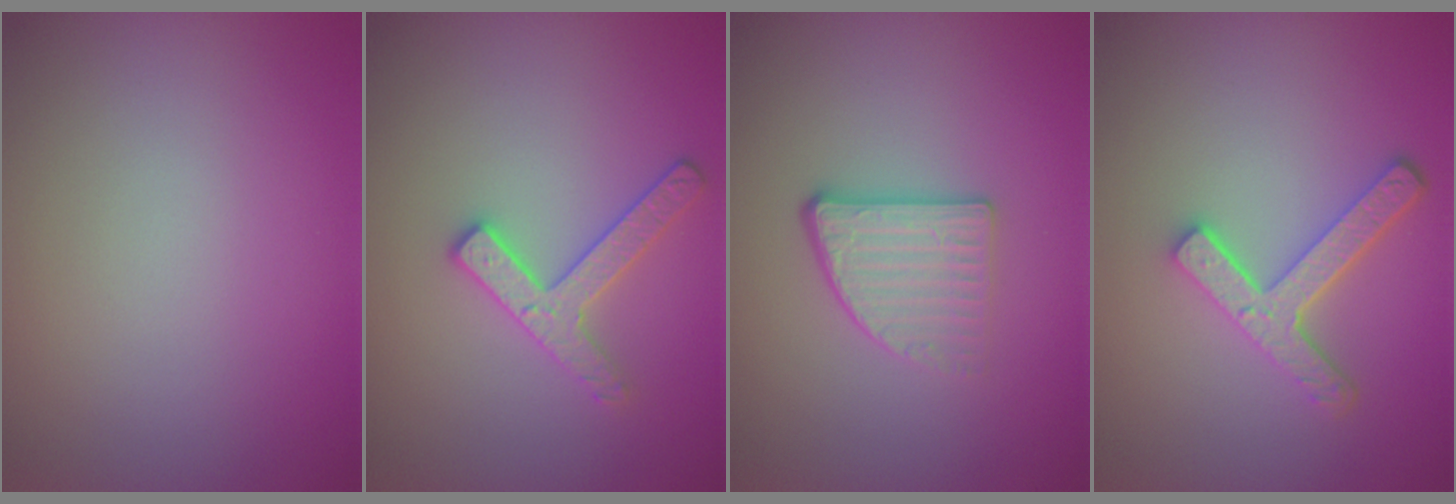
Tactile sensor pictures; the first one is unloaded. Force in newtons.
{"total": 2.6, "press": 2.6, "slide": 0.4}
{"total": 2.8, "press": 2.5, "slide": 1.2}
{"total": 4.1, "press": 3.2, "slide": 2.6}